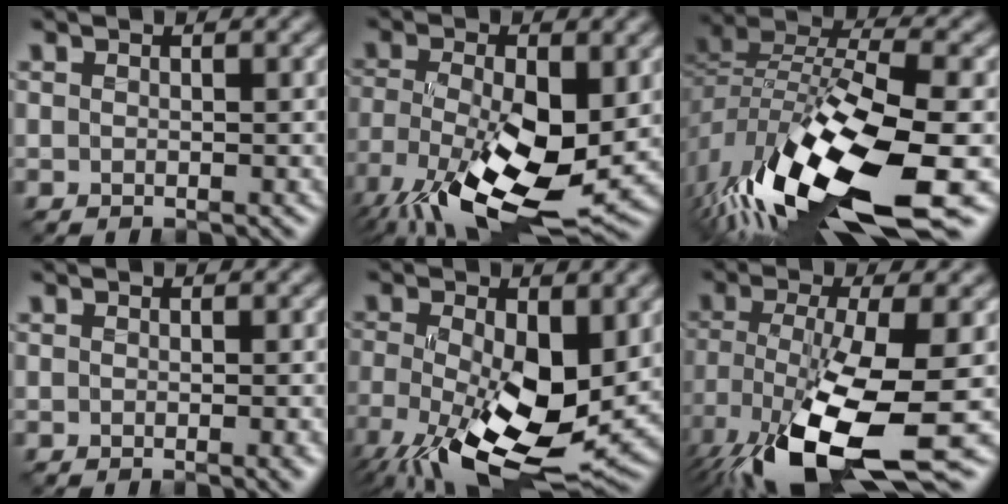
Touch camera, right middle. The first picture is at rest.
{"total": 13.7, "force": [-5.2, 5.8, 11.3], "torque": [-0.232, -0.043, -0.091]}
{"total": 16.4, "force": [-8.2, 5.5, 13.0], "torque": [-0.270, -0.025, -0.140]}
{"total": 1.3, "force": [-0.3, 0.3, 1.2], "torque": [-0.013, -0.003, -0.007]}
{"total": 13.4, "force": [-3.7, 6.1, 11.4], "torque": [-0.218, -0.032, -0.064]}
{"total": 13.0, "force": [-6.3, 3.7, 10.8], "torque": [-0.223, -0.032, -0.112]}